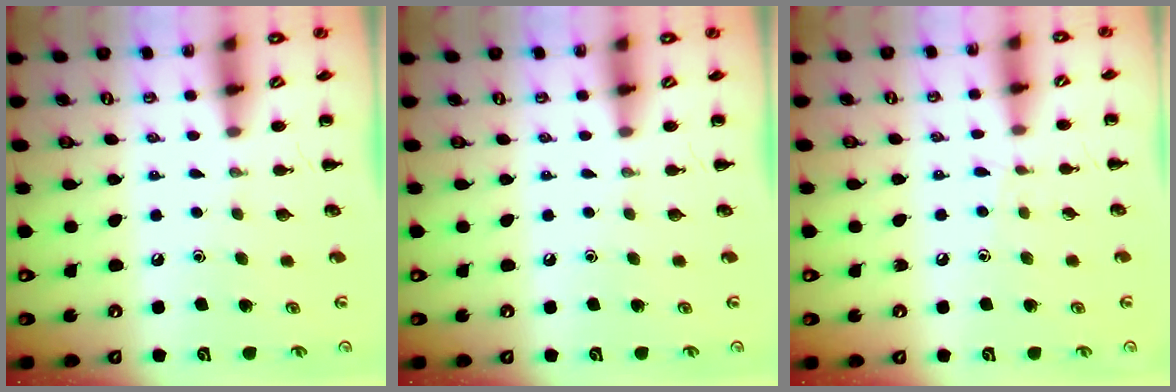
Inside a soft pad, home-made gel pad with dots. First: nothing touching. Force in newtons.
{"total": 0.0}
{"total": 4.4, "press": 4.0, "slide": 1.9}